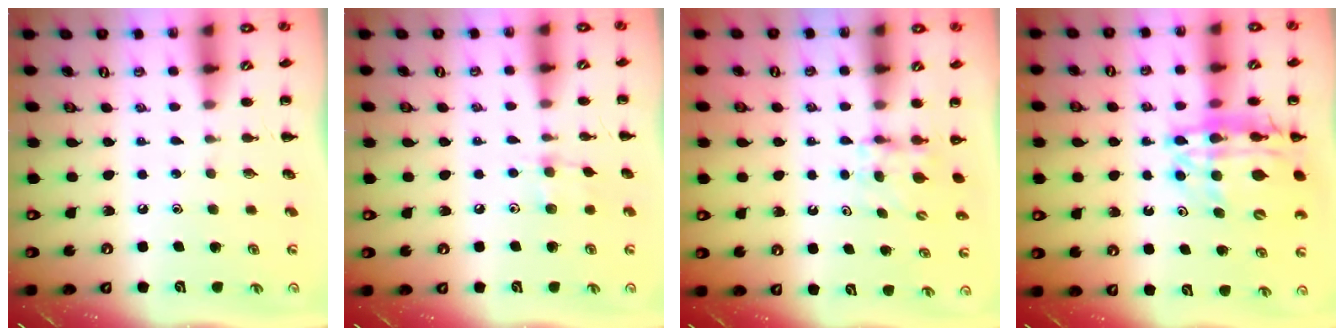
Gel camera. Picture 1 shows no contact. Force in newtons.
{"total": 6.7, "press": 6.5, "slide": 1.8}
{"total": 3.5, "press": 3.4, "slide": 1.1}
{"total": 18.6, "press": 18.0, "slide": 4.4}